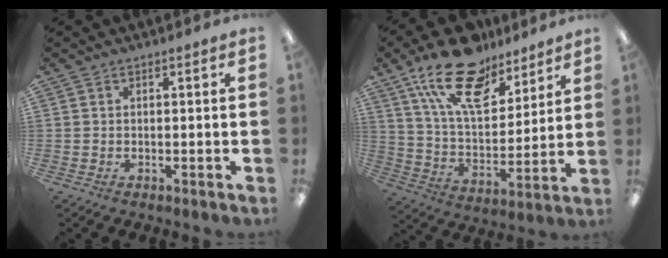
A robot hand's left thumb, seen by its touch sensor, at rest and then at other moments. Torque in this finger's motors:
{"motor_torque": [0.40, 0.35, 1.45, -1.32, 0.40]}